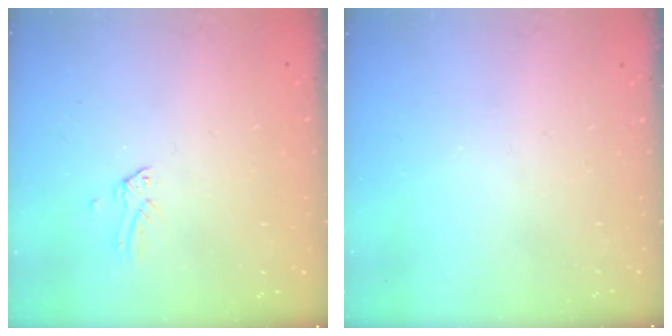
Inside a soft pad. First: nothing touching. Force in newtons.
{"total": 0.0}